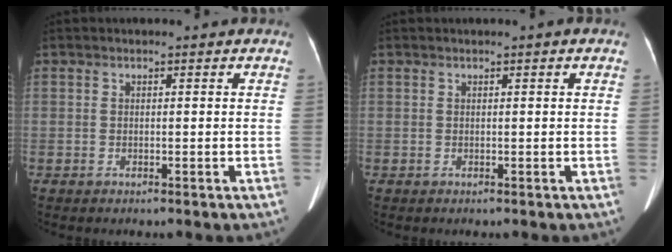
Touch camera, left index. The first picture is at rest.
{"total": 0.0}